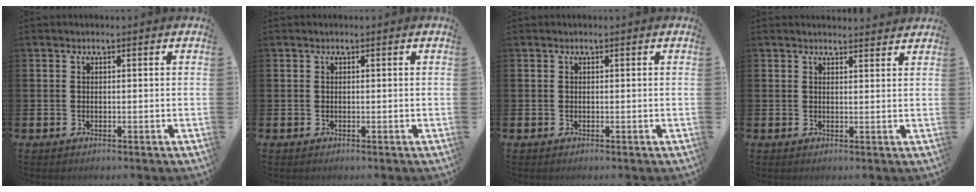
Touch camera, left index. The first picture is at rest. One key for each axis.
{"total": 0.0}
{"total": 0.0}
{"total": 2.0, "fx": 2.0, "fy": 0.3, "fz": -0.2, "tx": 0.007, "ty": -0.011, "tz": 0.035}